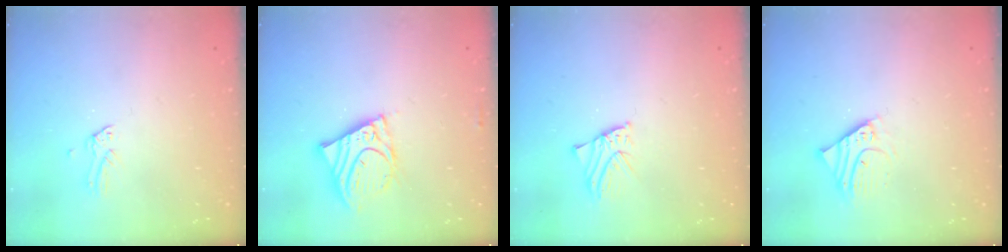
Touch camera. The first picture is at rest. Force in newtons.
{"total": 10.6, "press": 10.5, "slide": 1.6}
{"total": 1.7, "press": 1.7, "slide": 0.1}
{"total": 4.4, "press": 4.3, "slide": 0.4}